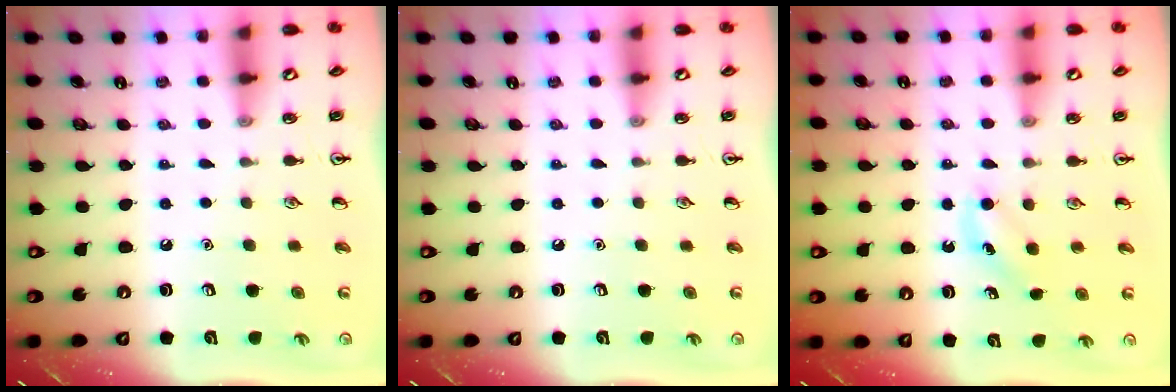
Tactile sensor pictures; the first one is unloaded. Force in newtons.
{"total": 0.0}
{"total": 3.7, "press": 3.6, "slide": 1.0}